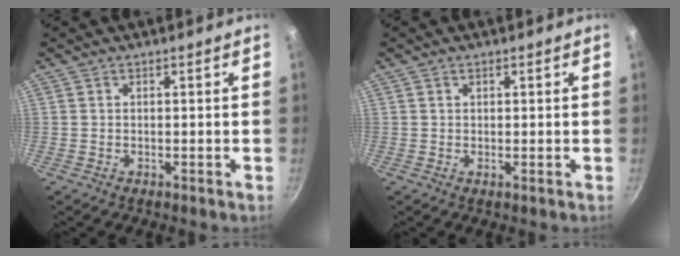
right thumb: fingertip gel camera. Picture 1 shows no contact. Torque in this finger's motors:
{"motor_torque": [0.32, -0.50, -0.26, 0.13, 0.01]}